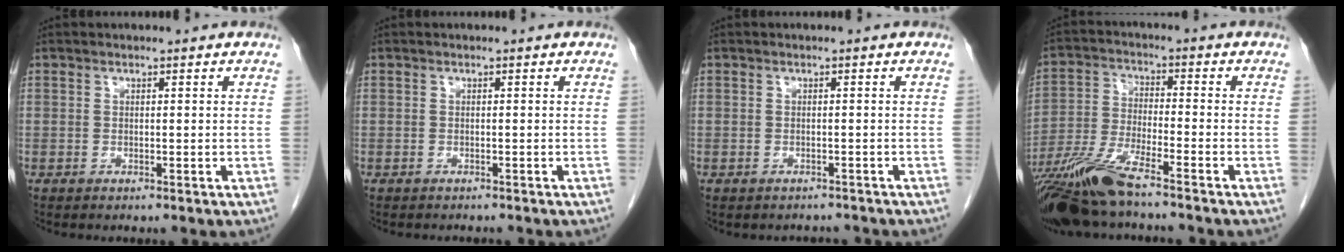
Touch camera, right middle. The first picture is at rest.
{"total": 1.4, "force": [-1.3, 0.4, 0.3], "torque": [-0.010, -0.002, -0.016]}
{"total": 1.7, "force": [-1.5, 0.8, 0.0], "torque": [0.000, 0.001, -0.020]}
{"total": 10.9, "force": [-8.6, 0.6, 6.7], "torque": [-0.141, -0.026, -0.163]}